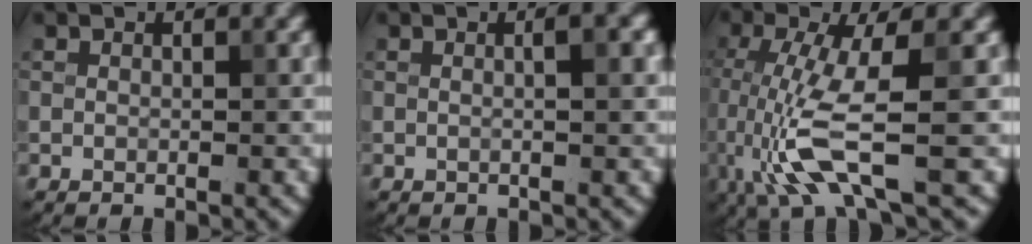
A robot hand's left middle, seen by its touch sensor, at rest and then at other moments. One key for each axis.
{"total": 2.3, "fx": 0.3, "fy": 0.6, "fz": 2.2, "tx": -0.025, "ty": 0.006, "tz": -0.002}
{"total": 7.2, "fx": -1.7, "fy": 1.5, "fz": 6.9, "tx": -0.161, "ty": -0.014, "tz": -0.030}